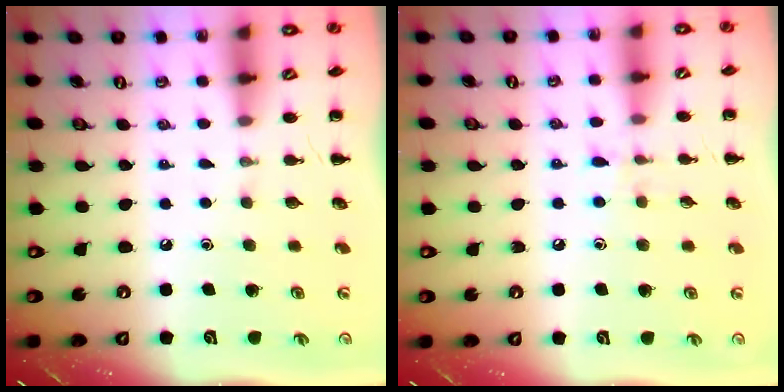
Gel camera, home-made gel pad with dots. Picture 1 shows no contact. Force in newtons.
{"total": 6.8, "press": 6.5, "slide": 2.1}